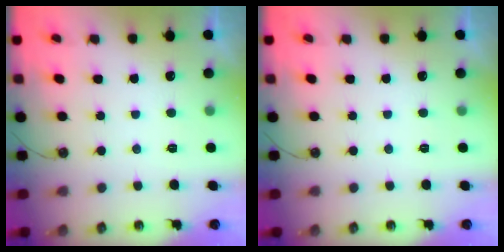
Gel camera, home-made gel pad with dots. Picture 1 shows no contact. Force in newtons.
{"total": 0.0}